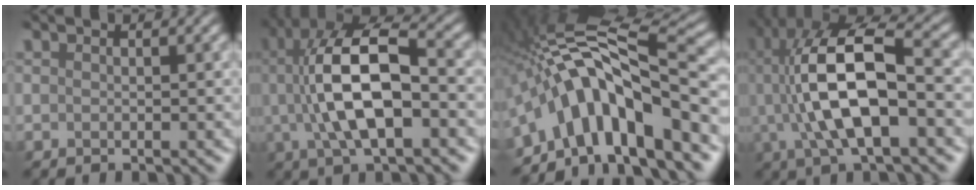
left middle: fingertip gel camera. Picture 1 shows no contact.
{"total": 9.4, "force": [0.2, 3.4, 8.7], "torque": [-0.163, 0.020, 0.001]}
{"total": 12.6, "force": [-4.9, 4.2, 10.9], "torque": [-0.167, 0.027, -0.081]}
{"total": 10.3, "force": [0.4, 3.3, 9.7], "torque": [-0.184, 0.023, 0.004]}